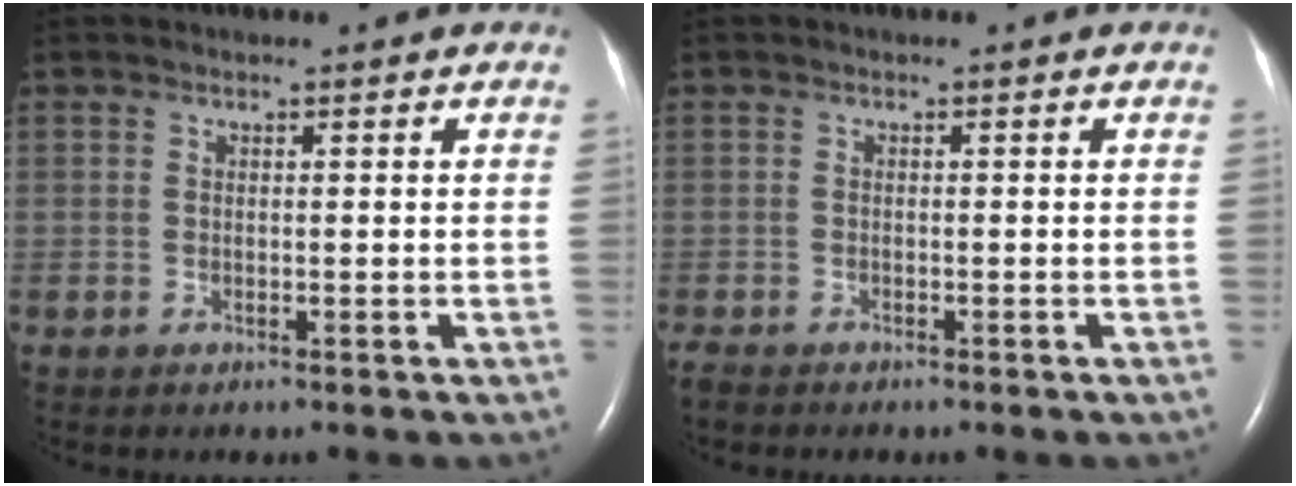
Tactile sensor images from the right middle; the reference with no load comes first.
{"total": 2.1, "force": [-1.8, 0.5, 0.8], "torque": [-0.019, -0.007, -0.024]}